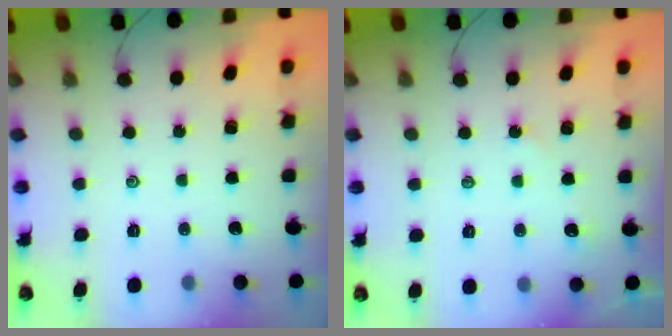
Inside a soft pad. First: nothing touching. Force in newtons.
{"total": 2.3, "press": 2.3, "slide": 0.3}